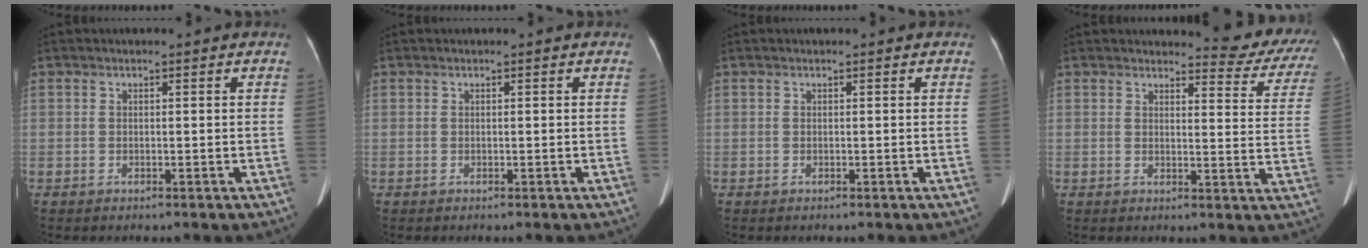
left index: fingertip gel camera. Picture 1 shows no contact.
{"total": 0.0}
{"total": 0.0}
{"total": 10.6, "force": [10.4, 1.9, 1.5], "torque": [0.008, -0.059, 0.089]}